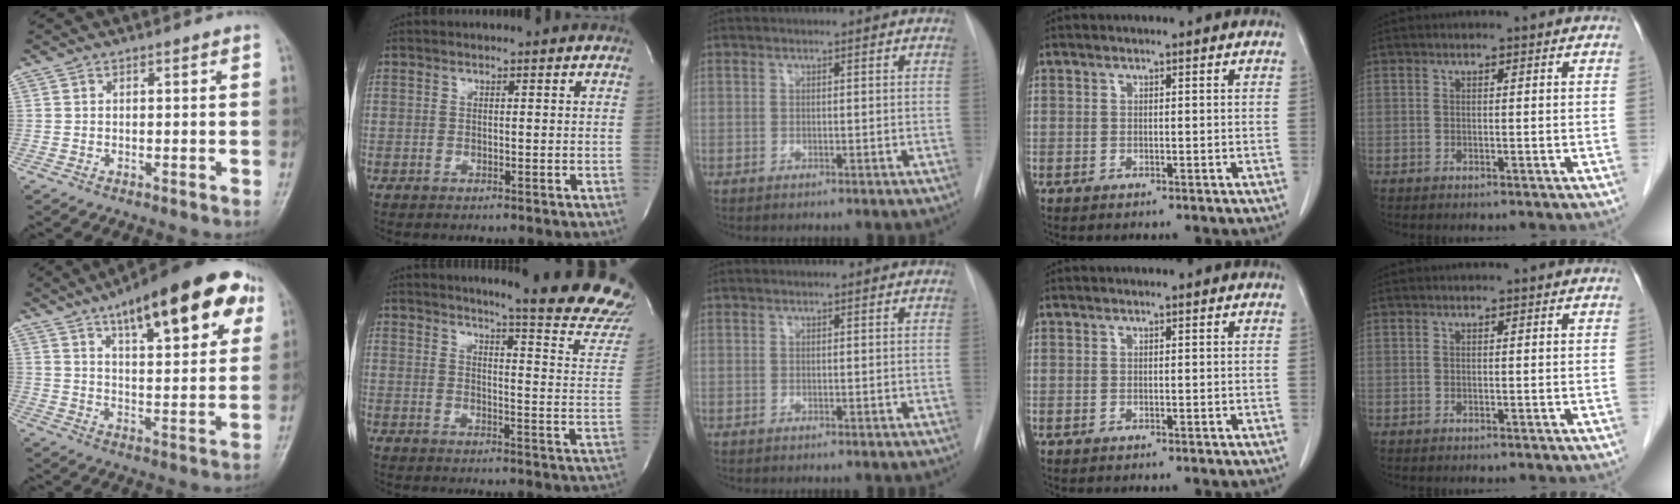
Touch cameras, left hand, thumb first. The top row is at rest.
{"thumb": {"total": 22.1, "force": [11.3, 7.5, 17.5], "torque": [-0.221, -0.015, 0.163]}, "index": {"total": 20.5, "force": [18.9, 0.1, 7.8], "torque": [-0.097, -0.126, 0.206]}}